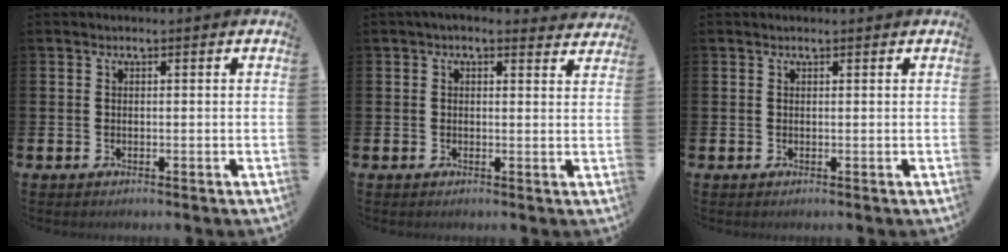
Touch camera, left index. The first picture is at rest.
{"total": 2.0, "force": [1.9, 0.5, 0.5], "torque": [-0.010, -0.004, 0.033]}
{"total": 0.0}